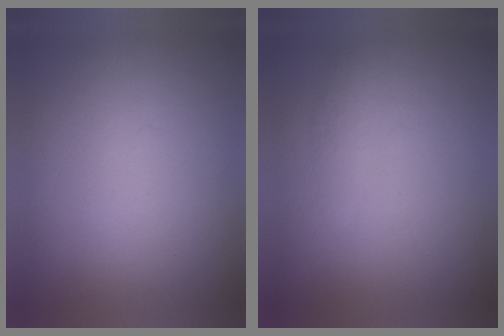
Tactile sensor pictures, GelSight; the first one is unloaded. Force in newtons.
{"total": 1.4}